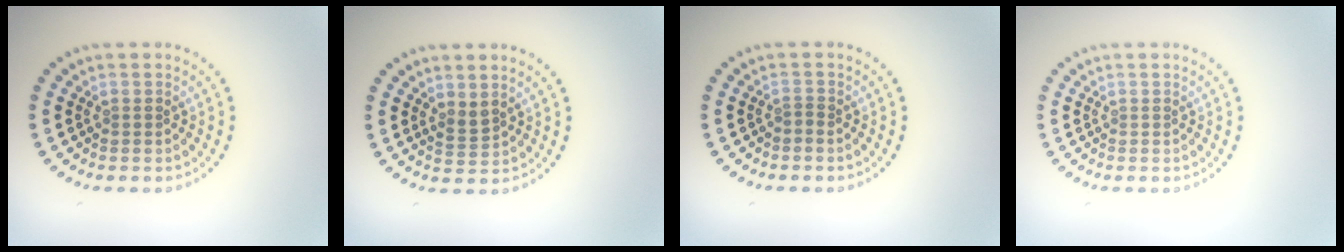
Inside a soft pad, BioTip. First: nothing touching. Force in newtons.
{"total": 1.4, "press": 1.1, "slide": 0.7}
{"total": 0.6, "press": 0.2, "slide": 0.5}
{"total": 0.0}